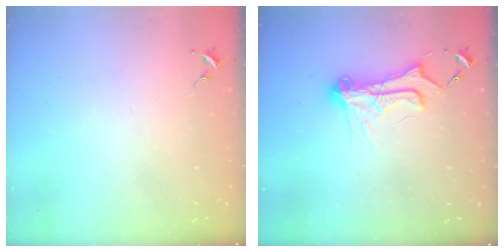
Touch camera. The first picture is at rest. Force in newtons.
{"total": 12.5, "press": 12.5, "slide": 0.7}